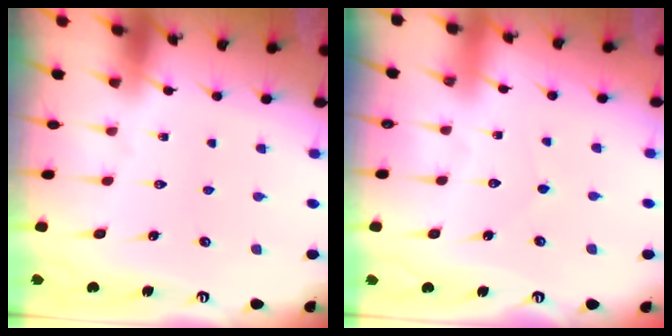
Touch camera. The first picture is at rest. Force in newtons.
{"total": 2.5, "press": 2.5, "slide": 0.2}